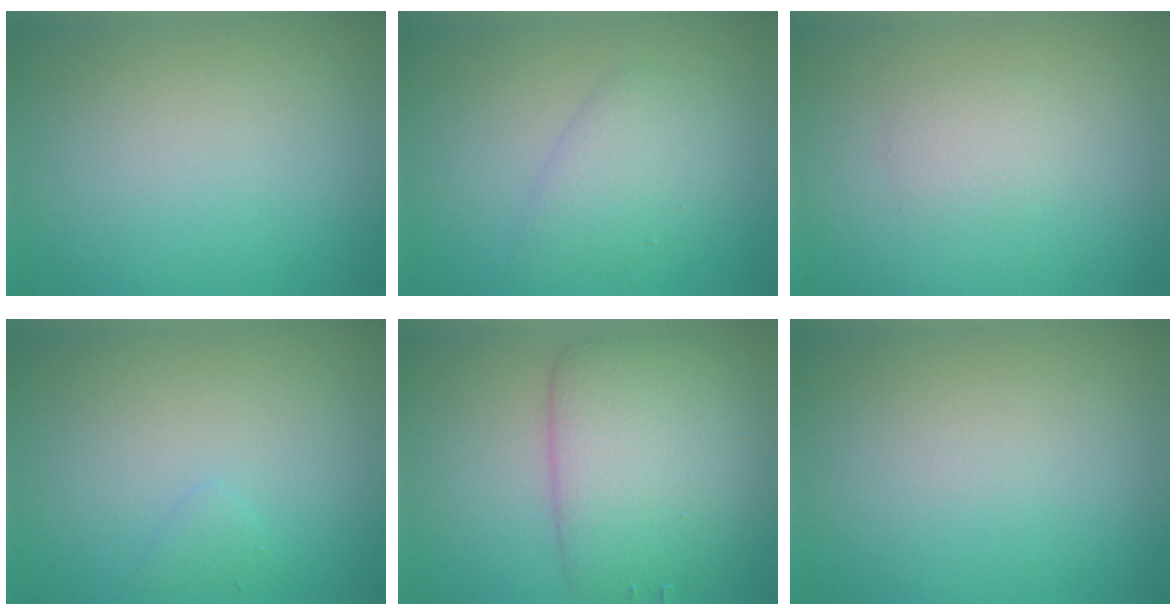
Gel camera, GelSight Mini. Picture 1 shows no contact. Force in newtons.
{"total": 2.4, "press": 2.4, "slide": 0.2}
{"total": 1.2, "press": 1.2, "slide": 0.0}
{"total": 0.7, "press": 0.7, "slide": 0.0}
{"total": 7.0, "press": 7.0, "slide": 0.2}
{"total": 0.0}